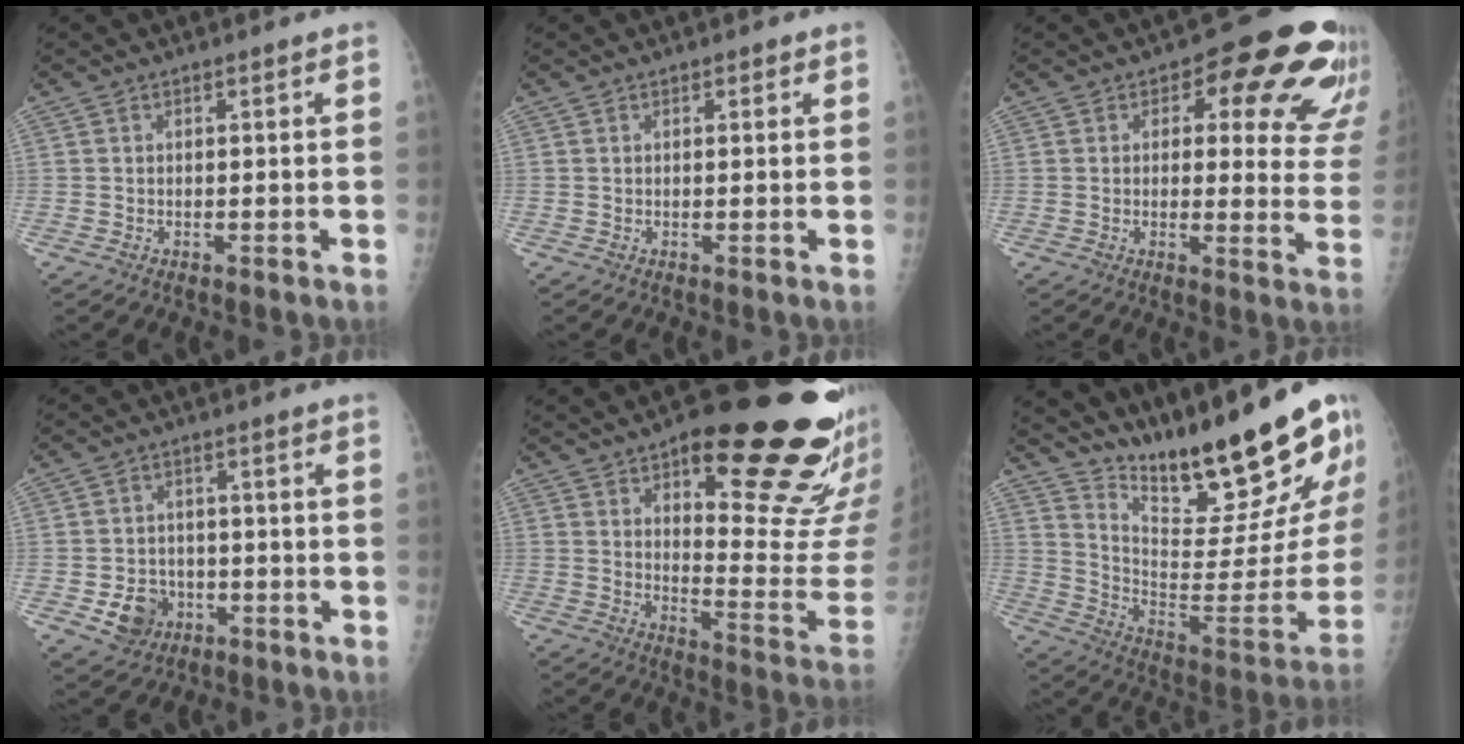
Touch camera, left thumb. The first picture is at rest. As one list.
[{"total": 0.8, "force": [0.6, 0.4, 0.3], "torque": [0.001, -0.003, 0.004]}, {"total": 16.8, "force": [9.0, 8.2, 11.6], "torque": [-0.078, -0.042, 0.085]}, {"total": 6.6, "force": [-2.4, 5.6, 2.6], "torque": [-0.021, 0.012, -0.032]}, {"total": 25.2, "force": [15.2, 8.0, 18.4], "torque": [-0.193, -0.082, 0.214]}, {"total": 28.1, "force": [22.7, 4.9, 15.7], "torque": [-0.212, -0.148, 0.339]}]